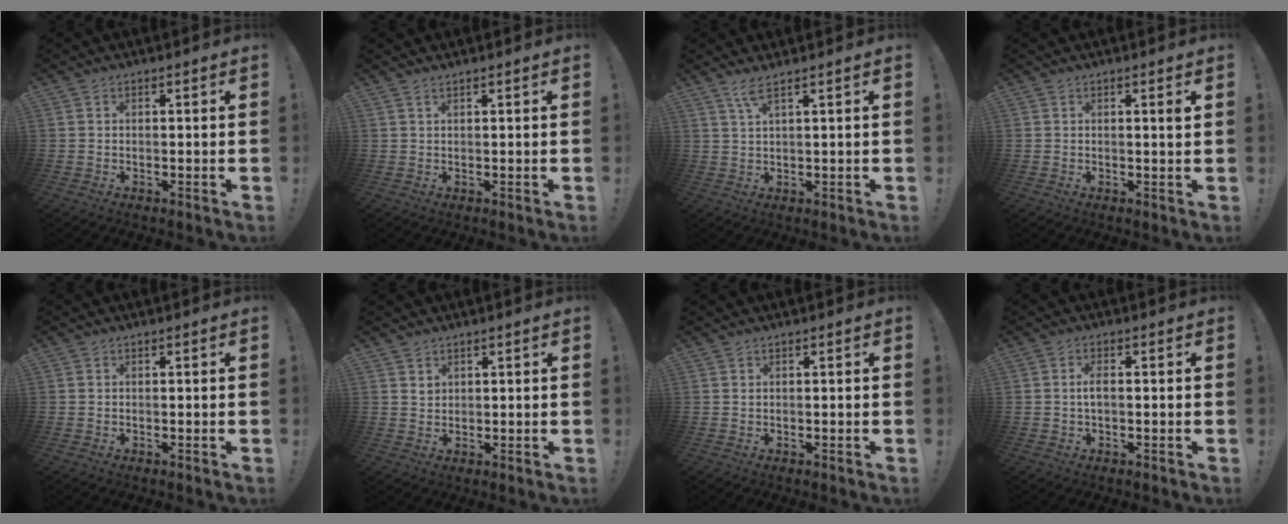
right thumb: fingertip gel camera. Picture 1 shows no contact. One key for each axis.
{"total": 1.1, "fx": 0.7, "fy": -0.1, "fz": 0.8, "tx": -0.024, "ty": 0.002, "tz": 0.015}
{"total": 3.4, "fx": 2.3, "fy": 0.0, "fz": 2.6, "tx": -0.062, "ty": -0.004, "tz": 0.040}
{"total": 1.3, "fx": 0.6, "fy": -0.3, "fz": 1.1, "tx": -0.012, "ty": -0.006, "tz": 0.007}
{"total": 0.0}
{"total": 2.7, "fx": 1.8, "fy": 2.0, "fz": 0.3, "tx": 0.006, "ty": -0.014, "tz": 0.031}
{"total": 0.0}
{"total": 2.8, "fx": -0.1, "fy": 1.1, "fz": 2.6, "tx": -0.049, "ty": 0.007, "tz": -0.002}